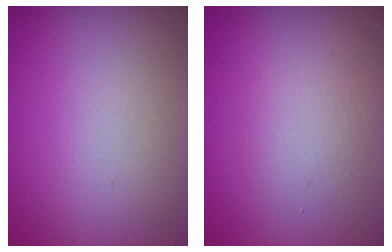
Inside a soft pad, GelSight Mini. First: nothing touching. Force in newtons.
{"total": 2.4, "press": 2.4, "slide": 0.1}